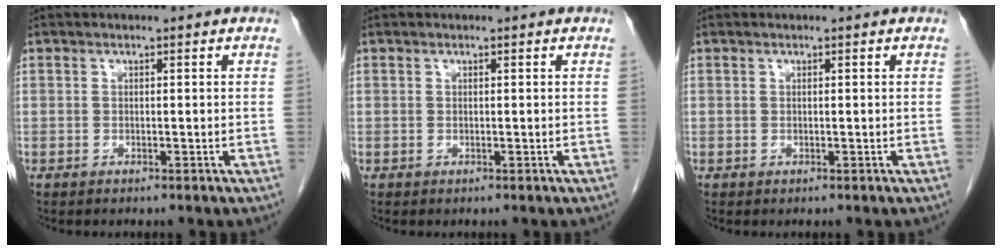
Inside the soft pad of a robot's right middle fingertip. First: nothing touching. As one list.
[{"total": 0.0}, {"total": 0.0}]